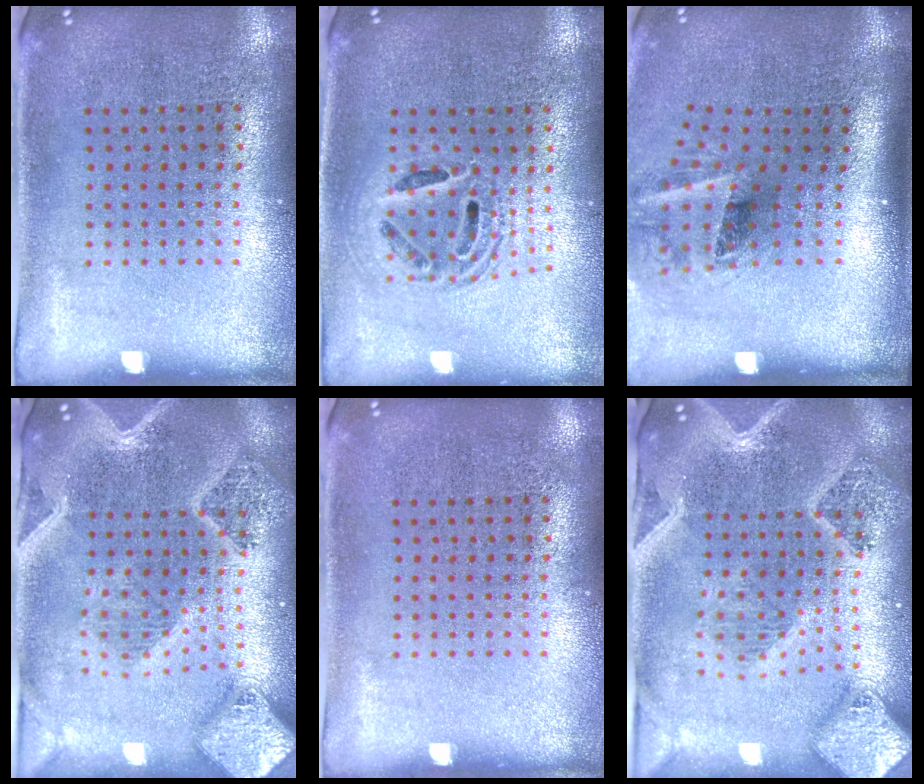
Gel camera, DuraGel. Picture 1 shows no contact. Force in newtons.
{"total": 1.6, "press": 1.4, "slide": 0.9}
{"total": 2.0, "press": 1.2, "slide": 1.6}
{"total": 3.3, "press": 2.9, "slide": 1.7}
{"total": 0.0}
{"total": 3.5, "press": 2.8, "slide": 2.0}